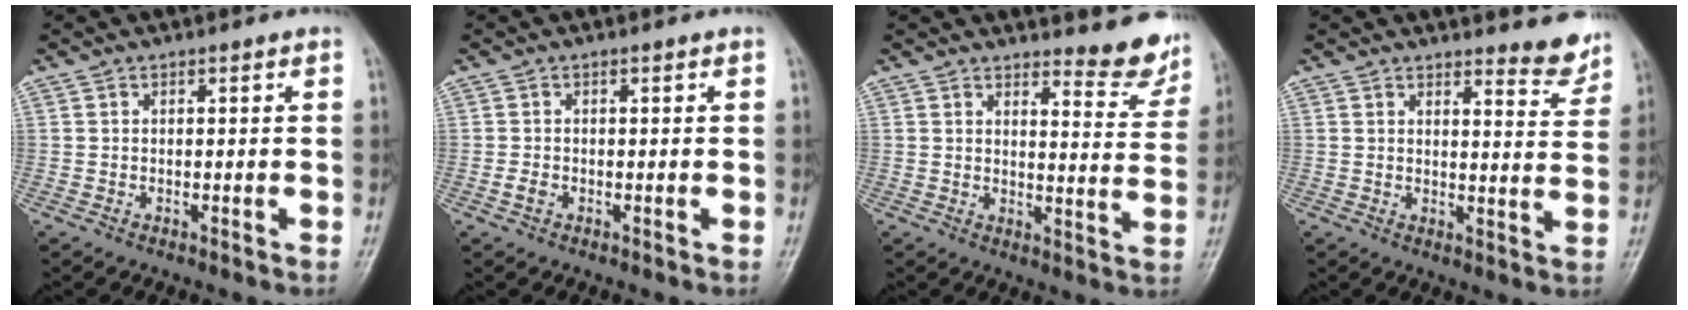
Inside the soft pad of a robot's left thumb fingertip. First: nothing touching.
{"total": 1.2, "force": [-0.4, 0.9, 0.8], "torque": [-0.018, 0.002, -0.009]}
{"total": 8.4, "force": [8.0, 1.8, 2.1], "torque": [-0.001, -0.078, 0.089]}
{"total": 5.7, "force": [5.4, 1.2, 1.6], "torque": [-0.006, -0.053, 0.061]}